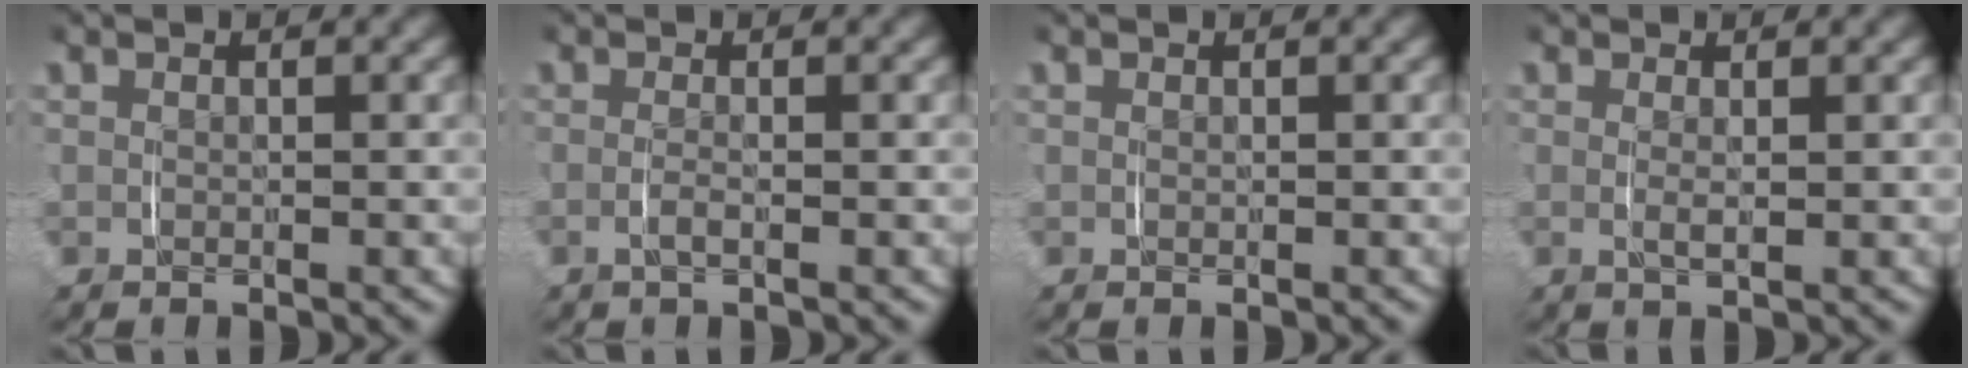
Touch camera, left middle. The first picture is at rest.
{"total": 1.0, "force": [-0.6, -0.2, 0.8], "torque": [-0.017, -0.006, -0.010]}
{"total": 0.0}
{"total": 1.1, "force": [0.1, -0.1, 1.1], "torque": [-0.018, -0.004, 0.004]}